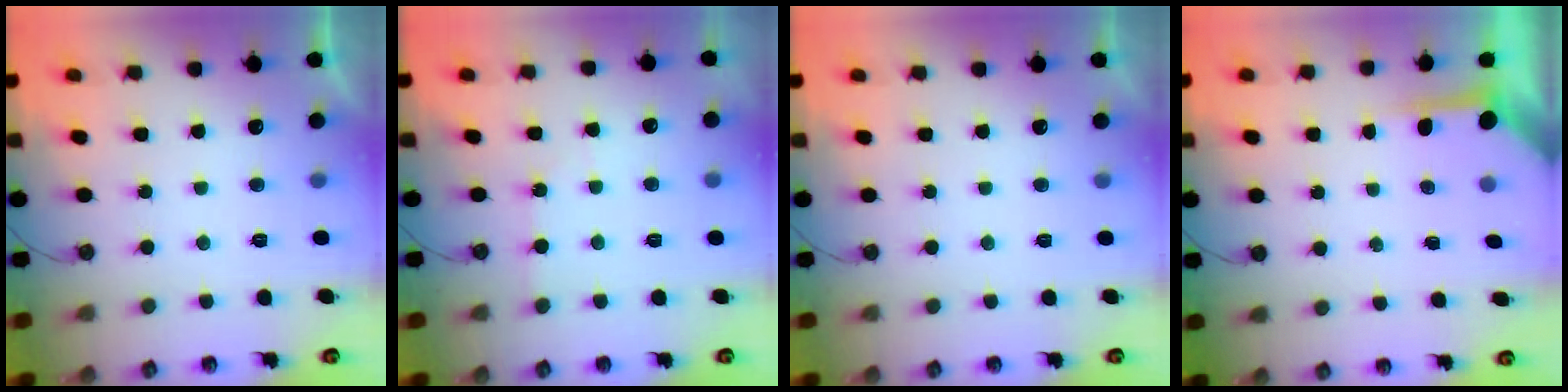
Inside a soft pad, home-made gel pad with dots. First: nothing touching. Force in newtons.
{"total": 2.1, "press": 2.0, "slide": 0.3}
{"total": 0.0}
{"total": 3.8, "press": 3.8, "slide": 0.2}